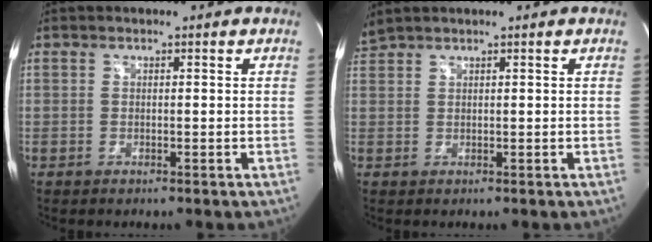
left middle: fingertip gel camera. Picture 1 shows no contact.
{"total": 1.9, "force": [1.8, -0.1, 0.4], "torque": [-0.017, 0.016, 0.043]}